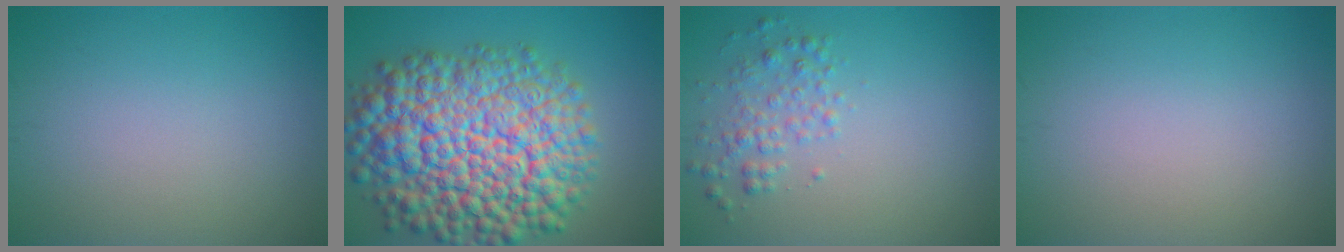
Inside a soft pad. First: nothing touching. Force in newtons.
{"total": 15.7, "press": 15.7, "slide": 0.6}
{"total": 2.2, "press": 2.2, "slide": 0.1}
{"total": 0.0}